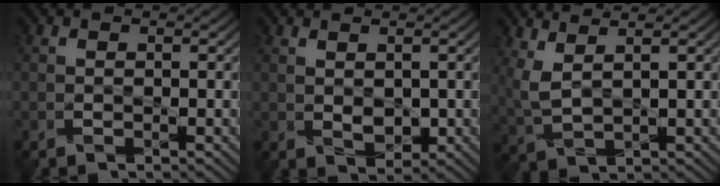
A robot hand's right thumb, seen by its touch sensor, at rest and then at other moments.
{"total": 1.9, "force": [0.4, 1.0, 1.5], "torque": [-0.032, -0.003, 0.013]}
{"total": 4.0, "force": [2.6, 1.2, 2.9], "torque": [-0.091, 0.005, 0.059]}